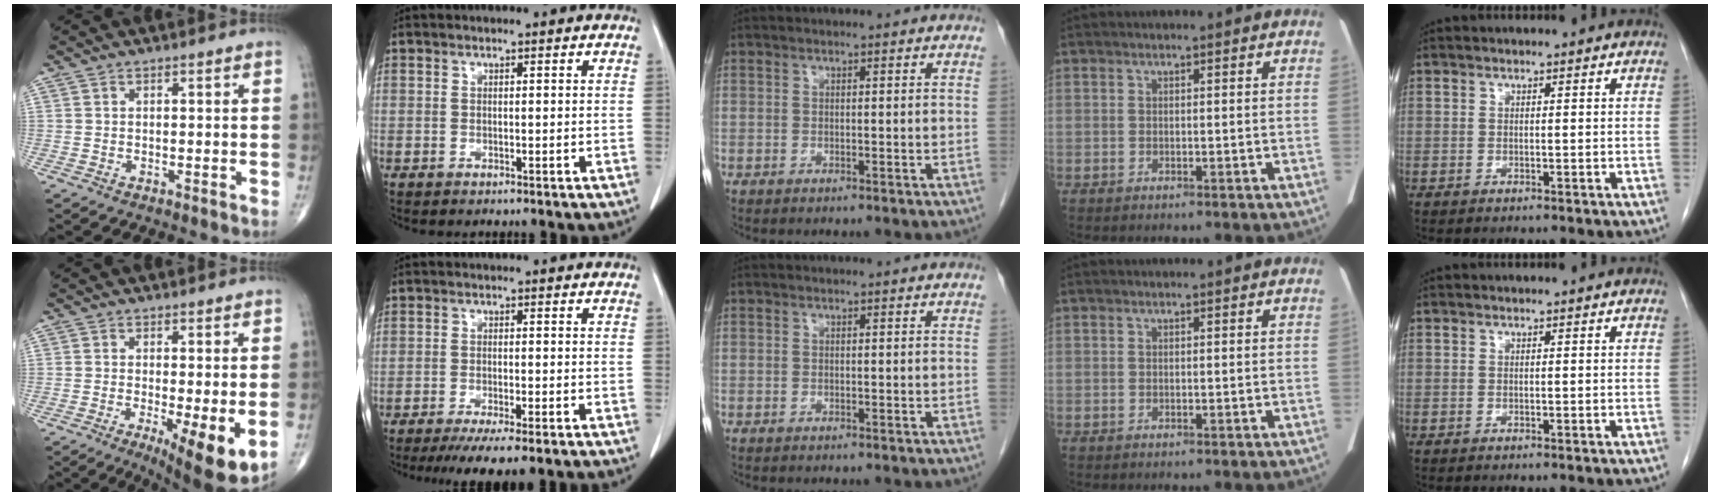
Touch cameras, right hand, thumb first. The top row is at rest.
{"thumb": {"total": 10.6, "force": [-2.4, 2.9, 9.9], "torque": [-0.146, -0.026, -0.032]}, "index": {"total": 8.2, "force": [-6.1, 0.5, 5.4], "torque": [-0.066, -0.016, -0.092]}}